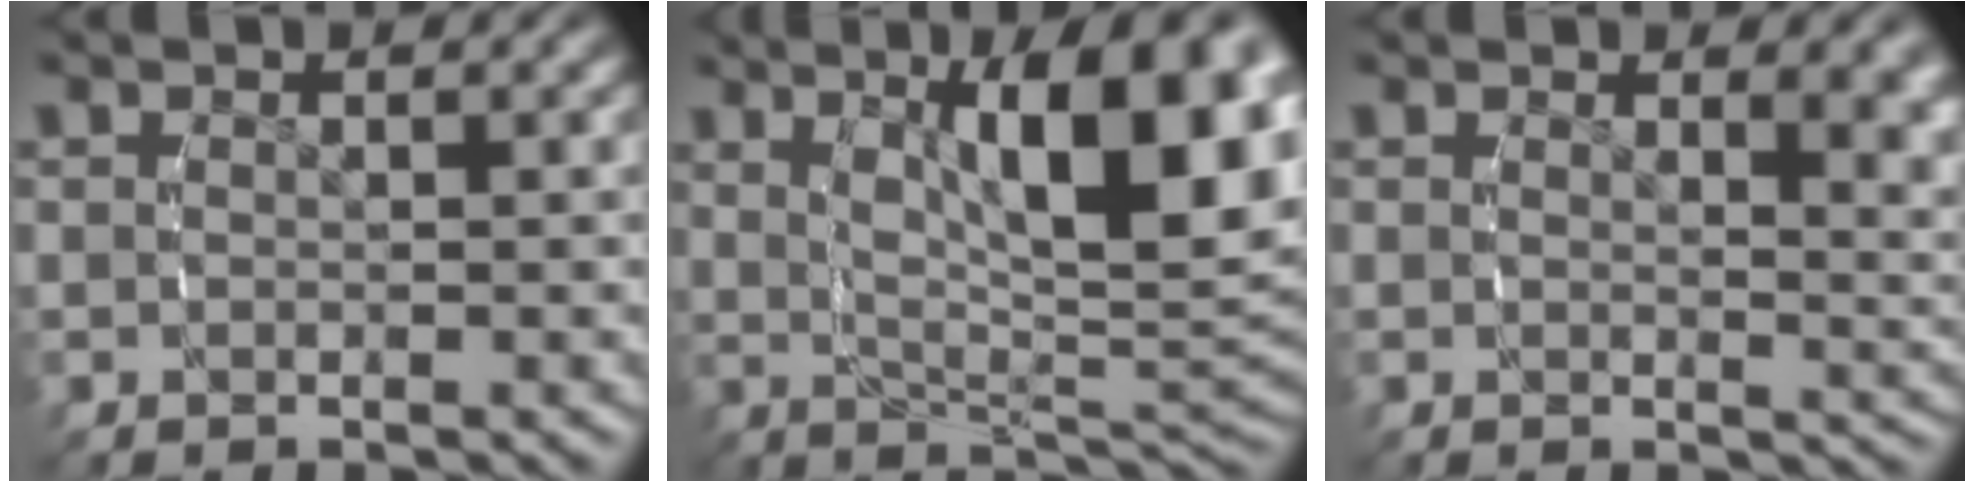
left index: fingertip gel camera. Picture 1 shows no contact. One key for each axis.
{"total": 11.2, "fx": 3.0, "fy": 3.6, "fz": 10.2, "tx": -0.148, "ty": -0.006, "tz": 0.058}
{"total": 2.8, "fx": 1.6, "fy": 0.6, "fz": 2.2, "tx": -0.021, "ty": -0.008, "tz": 0.023}